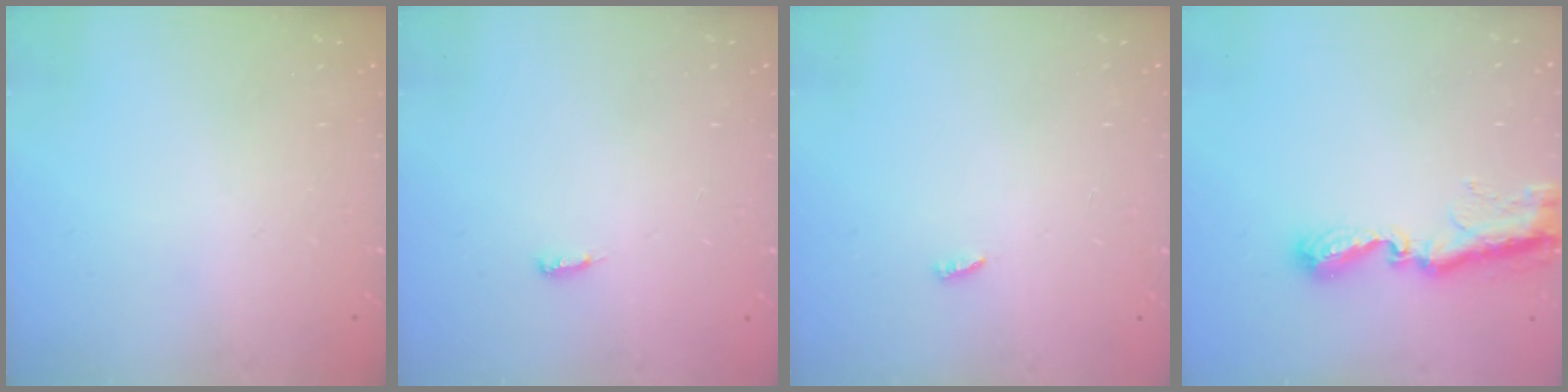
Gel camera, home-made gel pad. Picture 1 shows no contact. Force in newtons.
{"total": 4.3, "press": 4.1, "slide": 1.3}
{"total": 1.9, "press": 1.9, "slide": 0.3}
{"total": 9.9, "press": 9.9, "slide": 0.7}